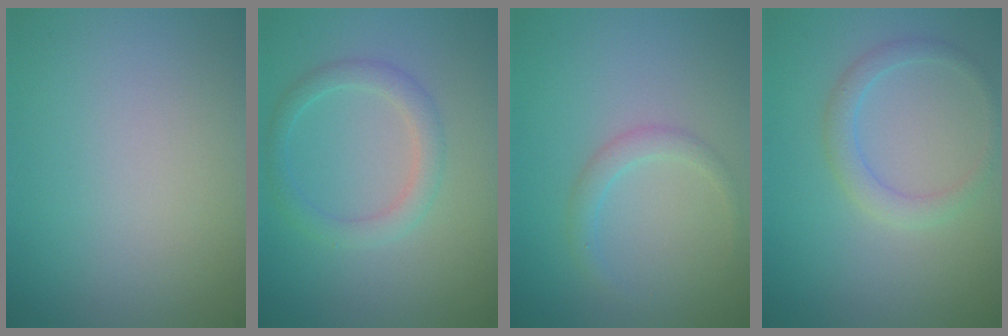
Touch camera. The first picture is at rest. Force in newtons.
{"total": 2.4, "press": 2.4, "slide": 0.1}
{"total": 1.5, "press": 1.5, "slide": 0.1}
{"total": 2.0, "press": 2.0, "slide": 0.1}